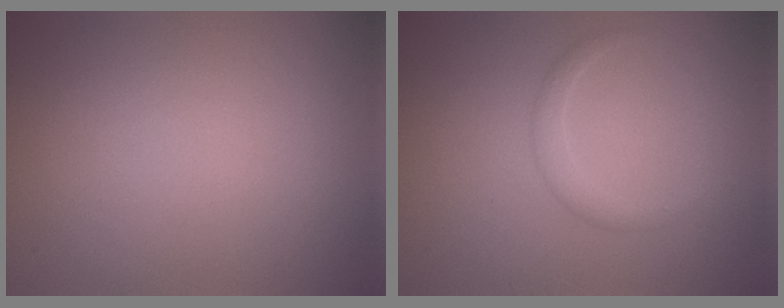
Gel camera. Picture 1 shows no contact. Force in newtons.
{"total": 1.3, "press": 1.2, "slide": 0.2}